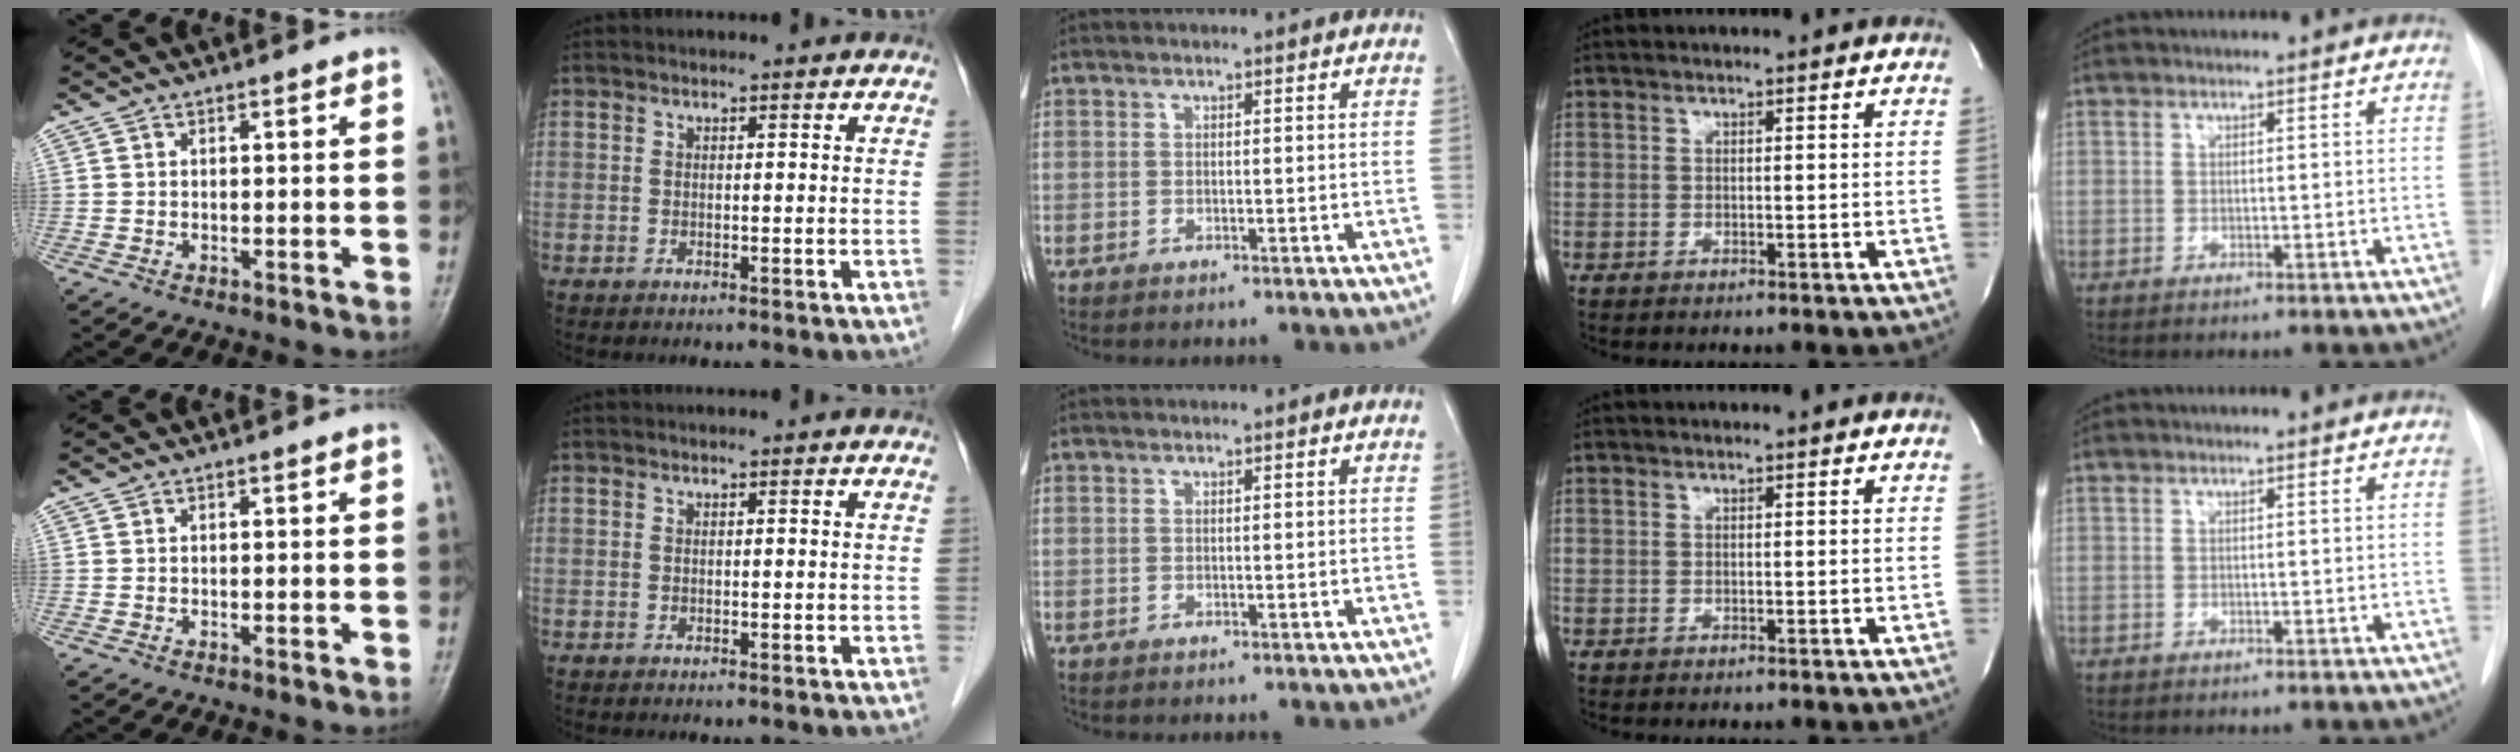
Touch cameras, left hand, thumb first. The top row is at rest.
{}